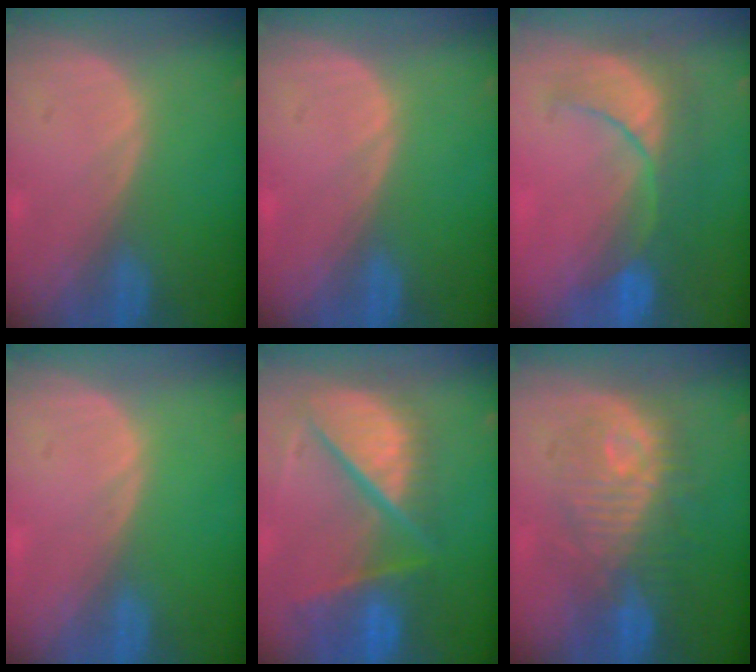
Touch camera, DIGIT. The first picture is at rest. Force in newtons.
{"total": 0.0}
{"total": 8.3, "press": 8.2, "slide": 1.1}
{"total": 0.0}
{"total": 11.8, "press": 9.8, "slide": 6.5}
{"total": 9.7, "press": 9.7, "slide": 0.7}